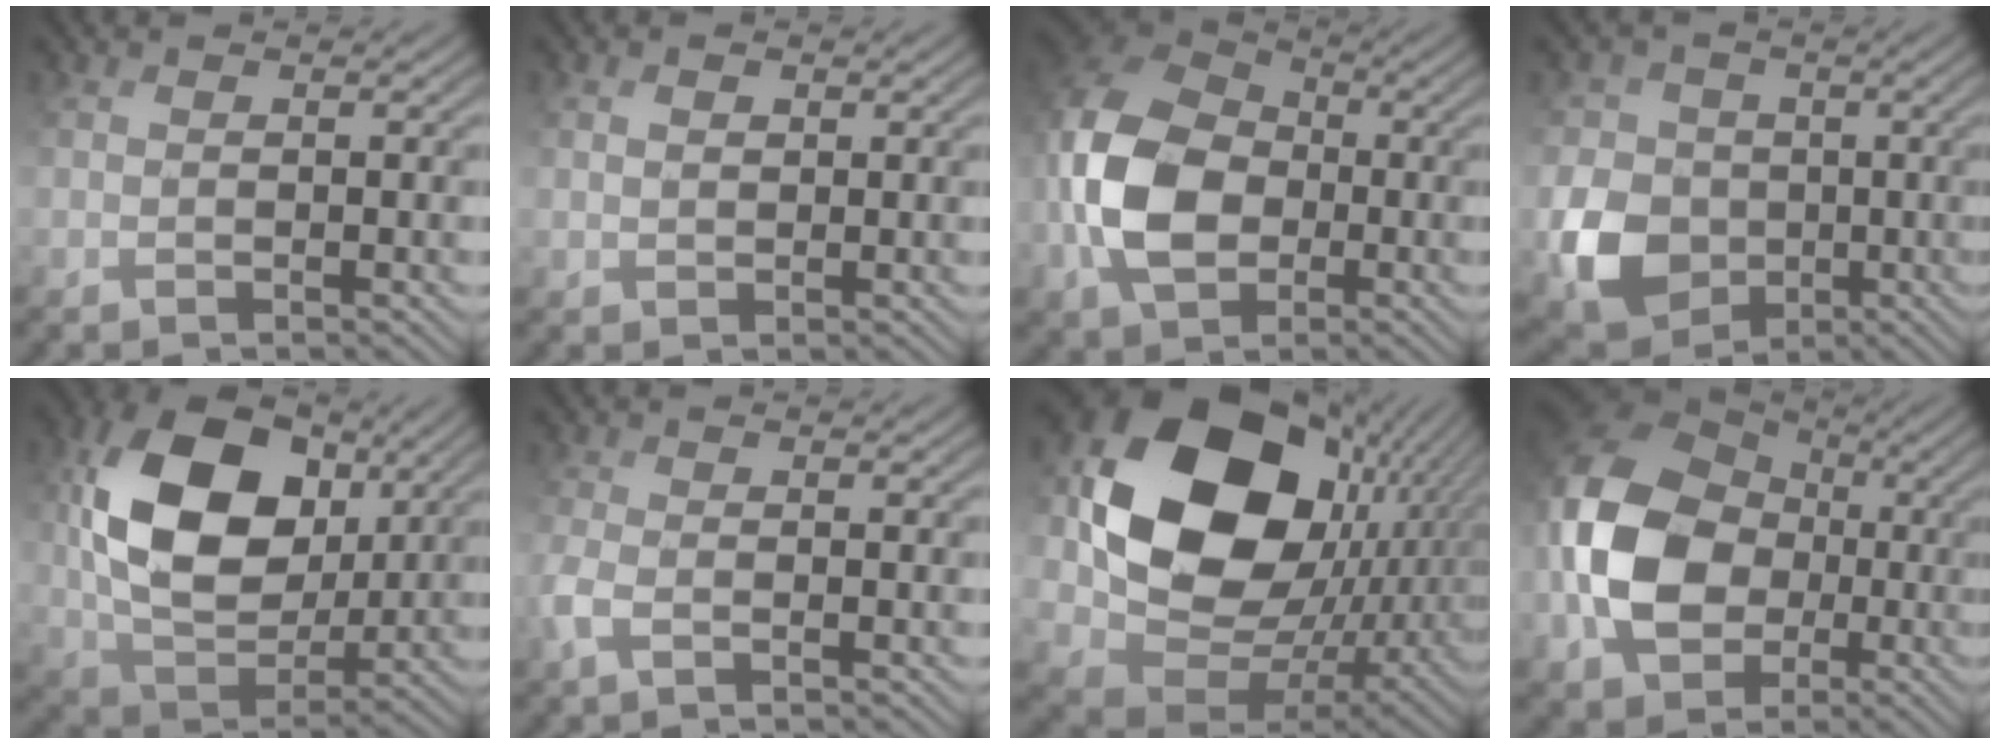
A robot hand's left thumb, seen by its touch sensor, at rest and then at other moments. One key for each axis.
{"total": 1.2, "fx": 0.9, "fy": 0.7, "fz": -0.3, "tx": 0.001, "ty": 0.006, "tz": 0.019}
{"total": 12.4, "fx": -1.9, "fy": 9.0, "fz": 8.4, "tx": -0.224, "ty": -0.003, "tz": -0.046}
{"total": 7.7, "fx": -1.2, "fy": 7.0, "fz": 3.0, "tx": -0.078, "ty": -0.011, "tz": -0.024}
{"total": 14.8, "fx": 4.6, "fy": 10.2, "fz": 9.6, "tx": -0.206, "ty": 0.008, "tz": 0.092}
{"total": 1.8, "fx": -0.7, "fy": 0.6, "fz": 1.6, "tx": -0.044, "ty": -0.003, "tz": -0.020}
{"total": 20.7, "fx": 5.0, "fy": 15.7, "fz": 12.5, "tx": -0.306, "ty": -0.002, "tz": 0.112}
{"total": 14.2, "fx": -1.4, "fy": 10.9, "fz": 9.0, "tx": -0.232, "ty": -0.001, "tz": -0.034}